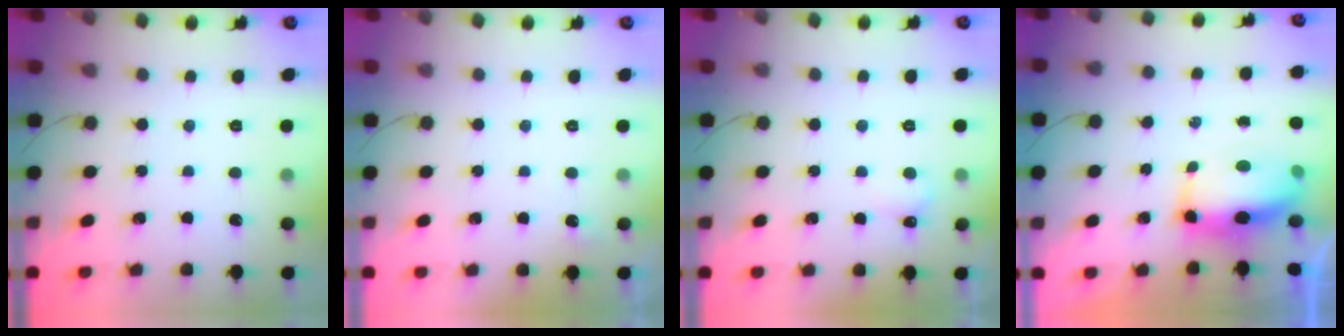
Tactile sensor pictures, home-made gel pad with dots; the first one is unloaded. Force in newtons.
{"total": 11.6, "press": 2.8, "slide": 11.2}
{"total": 3.2, "press": 3.2, "slide": 0.7}
{"total": 11.5, "press": 10.6, "slide": 4.4}